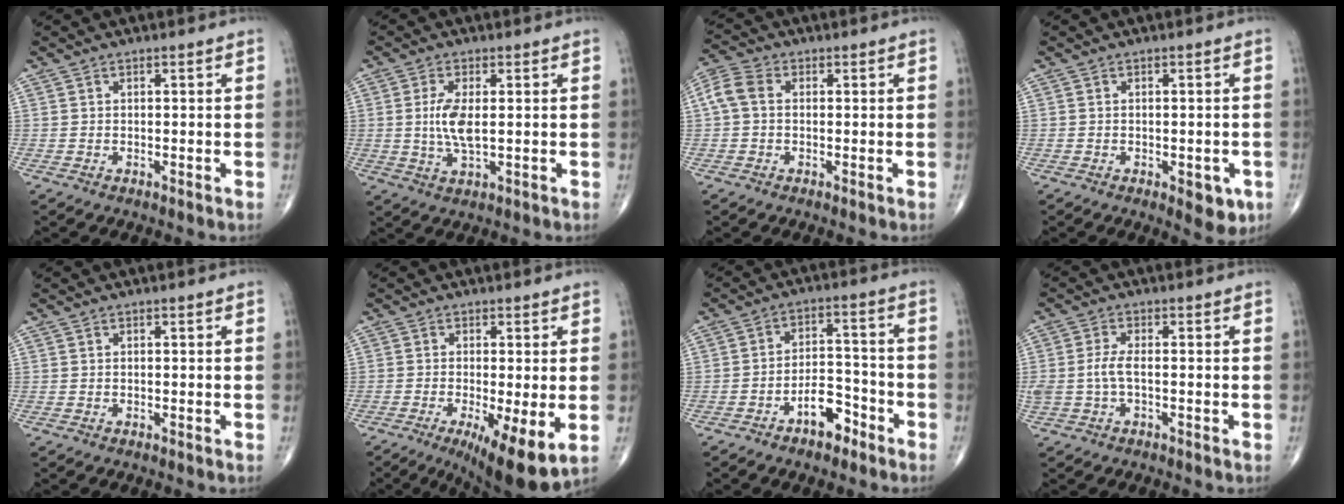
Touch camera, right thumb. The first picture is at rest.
{"total": 6.0, "force": [0.4, 2.2, 5.5], "torque": [-0.122, -0.010, 0.009]}
{"total": 5.2, "force": [0.4, 3.7, 3.6], "torque": [-0.085, 0.017, -0.001]}
{"total": 4.7, "force": [-1.8, 2.2, 3.8], "torque": [-0.028, -0.002, -0.016]}
{"total": 0.0}
{"total": 11.0, "force": [-3.3, 2.8, 10.1], "torque": [-0.161, -0.021, -0.046]}
{"total": 7.3, "force": [-4.5, 3.6, 4.5], "torque": [-0.056, 0.043, -0.074]}
{"total": 3.9, "force": [-0.5, 1.6, 3.5], "torque": [-0.095, 0.007, -0.011]}